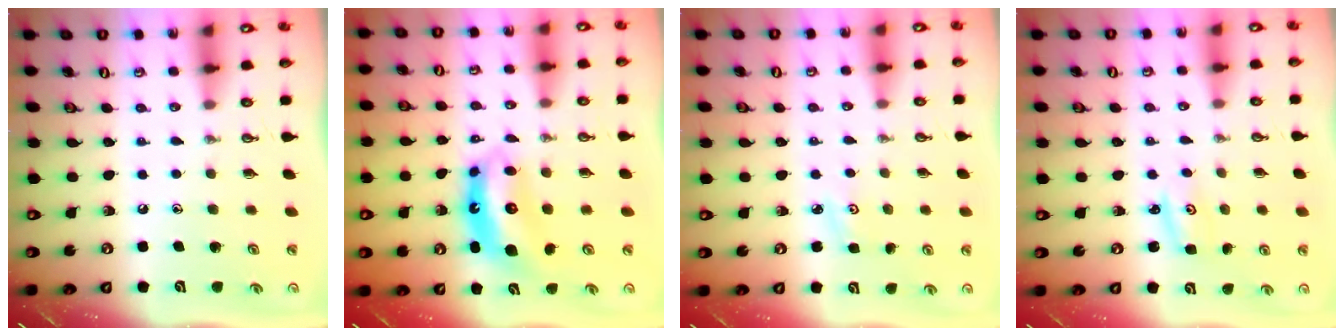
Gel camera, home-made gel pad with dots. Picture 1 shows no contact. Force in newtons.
{"total": 8.7, "press": 8.6, "slide": 1.3}
{"total": 2.7, "press": 2.6, "slide": 0.4}
{"total": 2.7, "press": 2.7, "slide": 0.3}